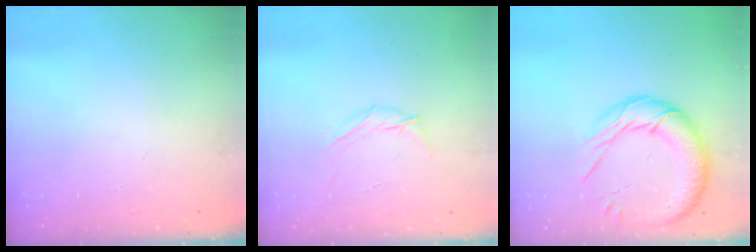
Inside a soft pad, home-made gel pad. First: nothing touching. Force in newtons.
{"total": 5.7, "press": 5.6, "slide": 0.7}
{"total": 16.6, "press": 16.4, "slide": 2.3}